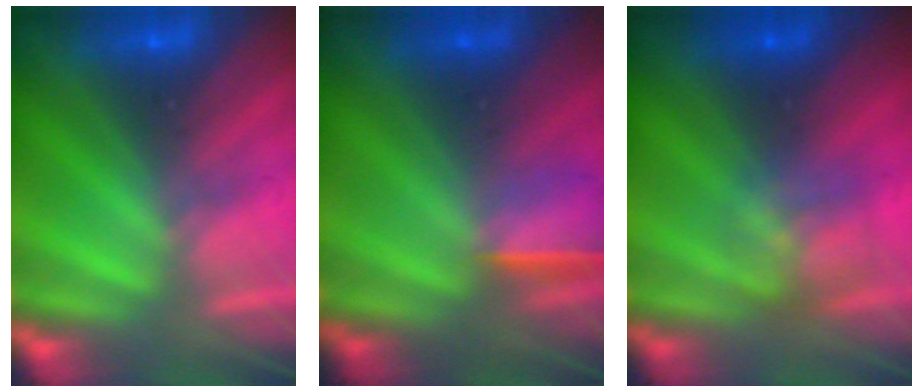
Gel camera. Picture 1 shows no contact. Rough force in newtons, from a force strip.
{"total": 1.5}
{"total": 2.6}